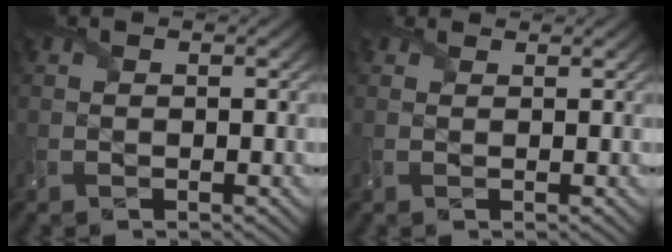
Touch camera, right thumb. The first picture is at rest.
{"total": 1.1, "force": [1.0, 0.4, 0.2], "torque": [-0.006, 0.000, 0.015]}